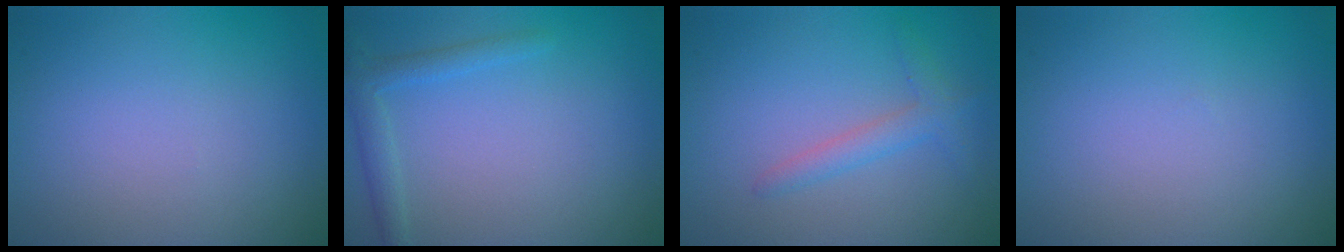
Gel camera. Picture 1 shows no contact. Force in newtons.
{"total": 2.0, "press": 2.0, "slide": 0.1}
{"total": 2.0, "press": 2.0, "slide": 0.1}
{"total": 0.0}